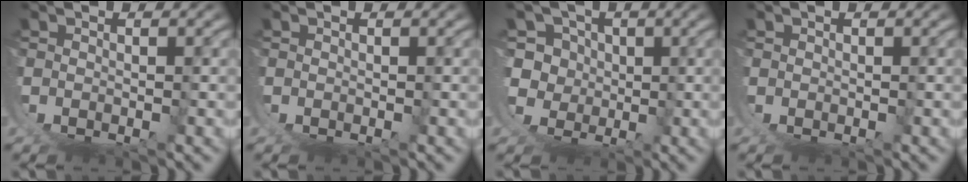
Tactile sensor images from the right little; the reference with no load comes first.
{"total": 0.0}
{"total": 9.6, "force": [0.1, 8.6, 4.1], "torque": [-0.106, -0.046, 0.008]}
{"total": 0.0}